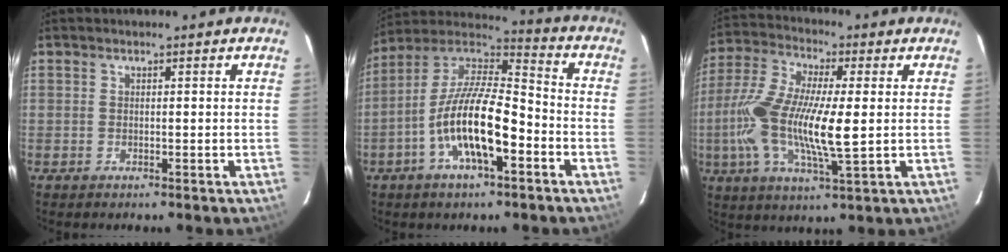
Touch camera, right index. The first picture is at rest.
{"total": 16.2, "force": [-6.2, 5.4, 14.0], "torque": [-0.270, -0.005, -0.119]}
{"total": 16.5, "force": [-0.8, 4.2, 15.9], "torque": [-0.319, -0.004, -0.024]}